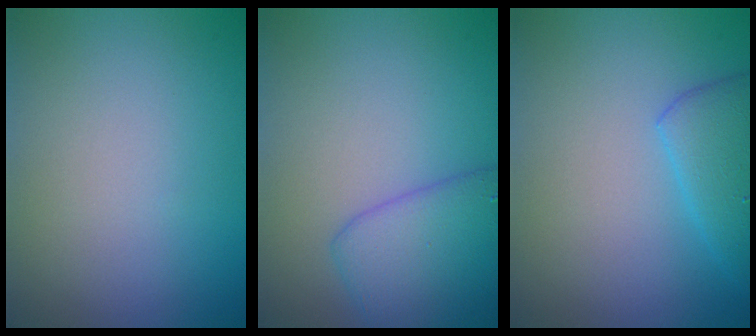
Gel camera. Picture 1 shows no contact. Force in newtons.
{"total": 4.4, "press": 4.3, "slide": 0.3}
{"total": 3.4, "press": 3.4, "slide": 0.2}